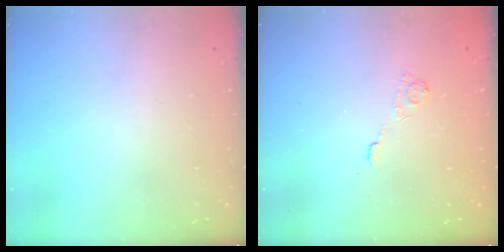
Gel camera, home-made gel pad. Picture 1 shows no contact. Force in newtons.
{"total": 2.7, "press": 2.3, "slide": 1.4}